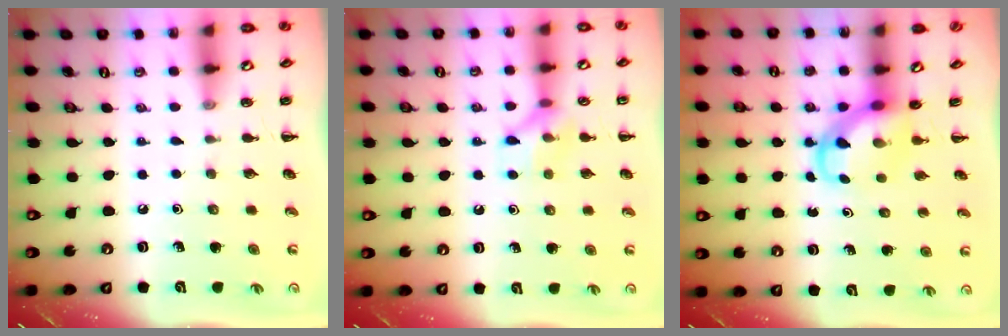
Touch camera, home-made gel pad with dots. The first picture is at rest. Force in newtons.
{"total": 8.2, "press": 8.2, "slide": 0.7}
{"total": 4.1, "press": 4.0, "slide": 0.8}